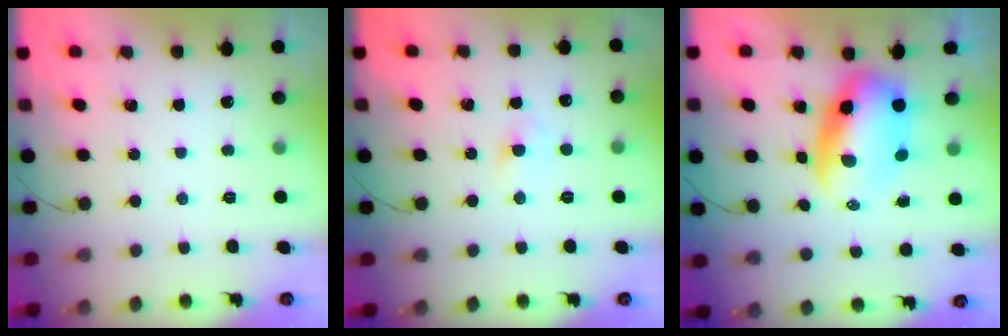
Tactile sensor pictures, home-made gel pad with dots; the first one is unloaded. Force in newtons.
{"total": 3.0, "press": 2.8, "slide": 1.1}
{"total": 8.3, "press": 7.9, "slide": 2.3}